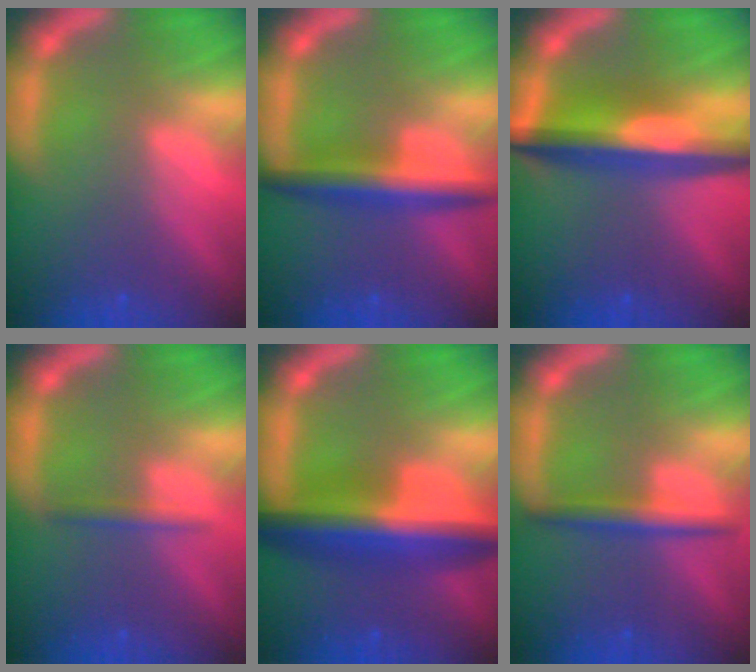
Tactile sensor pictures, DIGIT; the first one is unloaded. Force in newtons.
{"total": 5.0}
{"total": 8.1}
{"total": 1.4}
{"total": 9.0}
{"total": 3.0}